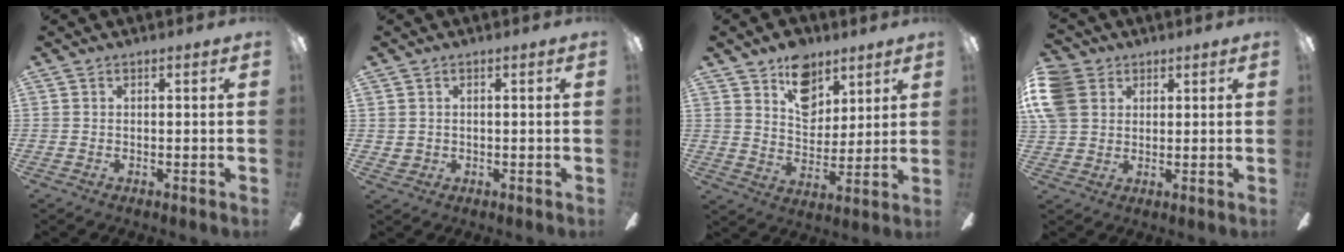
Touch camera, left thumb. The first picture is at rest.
{"total": 1.4, "force": [0.5, 1.3, 0.1], "torque": [-0.002, 0.003, 0.008]}
{"total": 12.3, "force": [7.8, 8.1, 4.9], "torque": [-0.061, -0.038, 0.143]}
{"total": 8.7, "force": [3.0, 7.2, 4.0], "torque": [-0.101, 0.009, 0.060]}